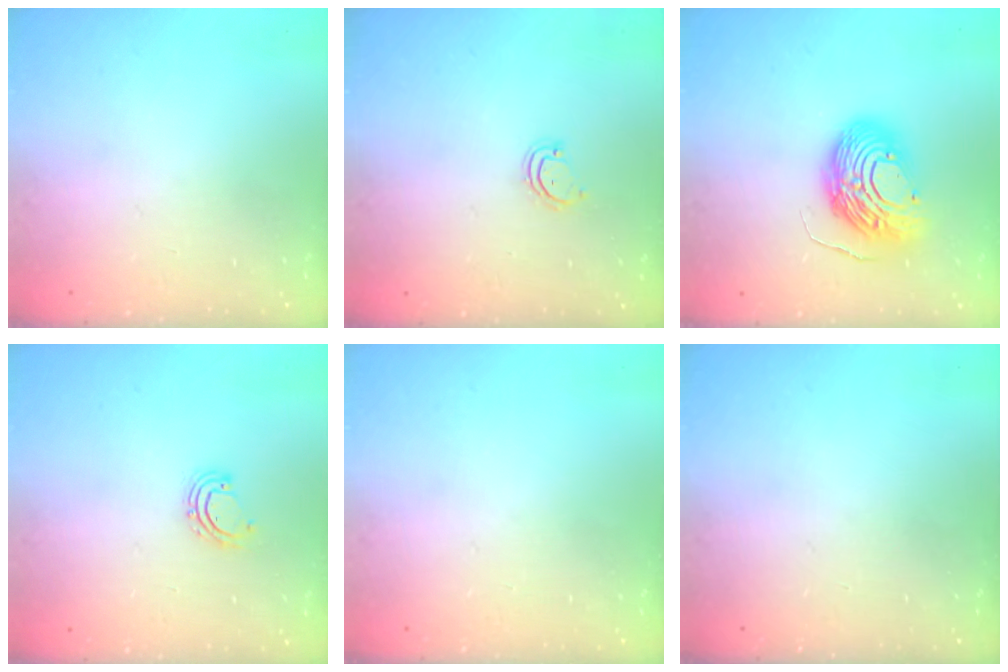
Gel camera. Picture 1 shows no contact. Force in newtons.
{"total": 2.8, "press": 2.8, "slide": 0.3}
{"total": 13.1, "press": 13.1, "slide": 1.3}
{"total": 3.9, "press": 3.9, "slide": 0.2}
{"total": 0.0}
{"total": 0.0}